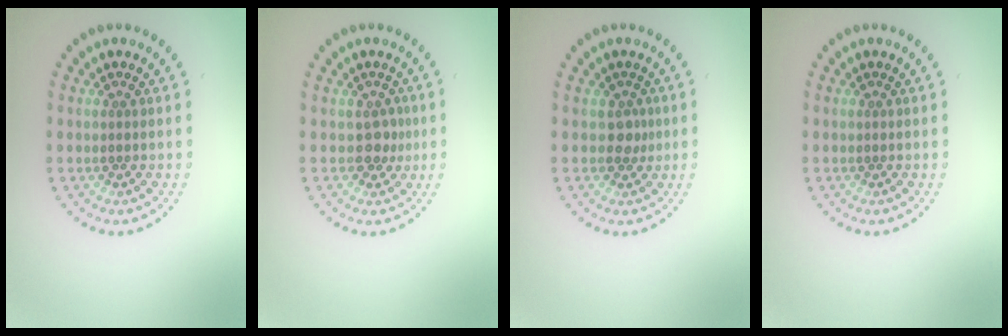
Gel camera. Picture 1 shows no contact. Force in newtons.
{"total": 1.6, "press": 1.3, "slide": 1.0}
{"total": 1.3, "press": 1.1, "slide": 0.7}
{"total": 0.0}